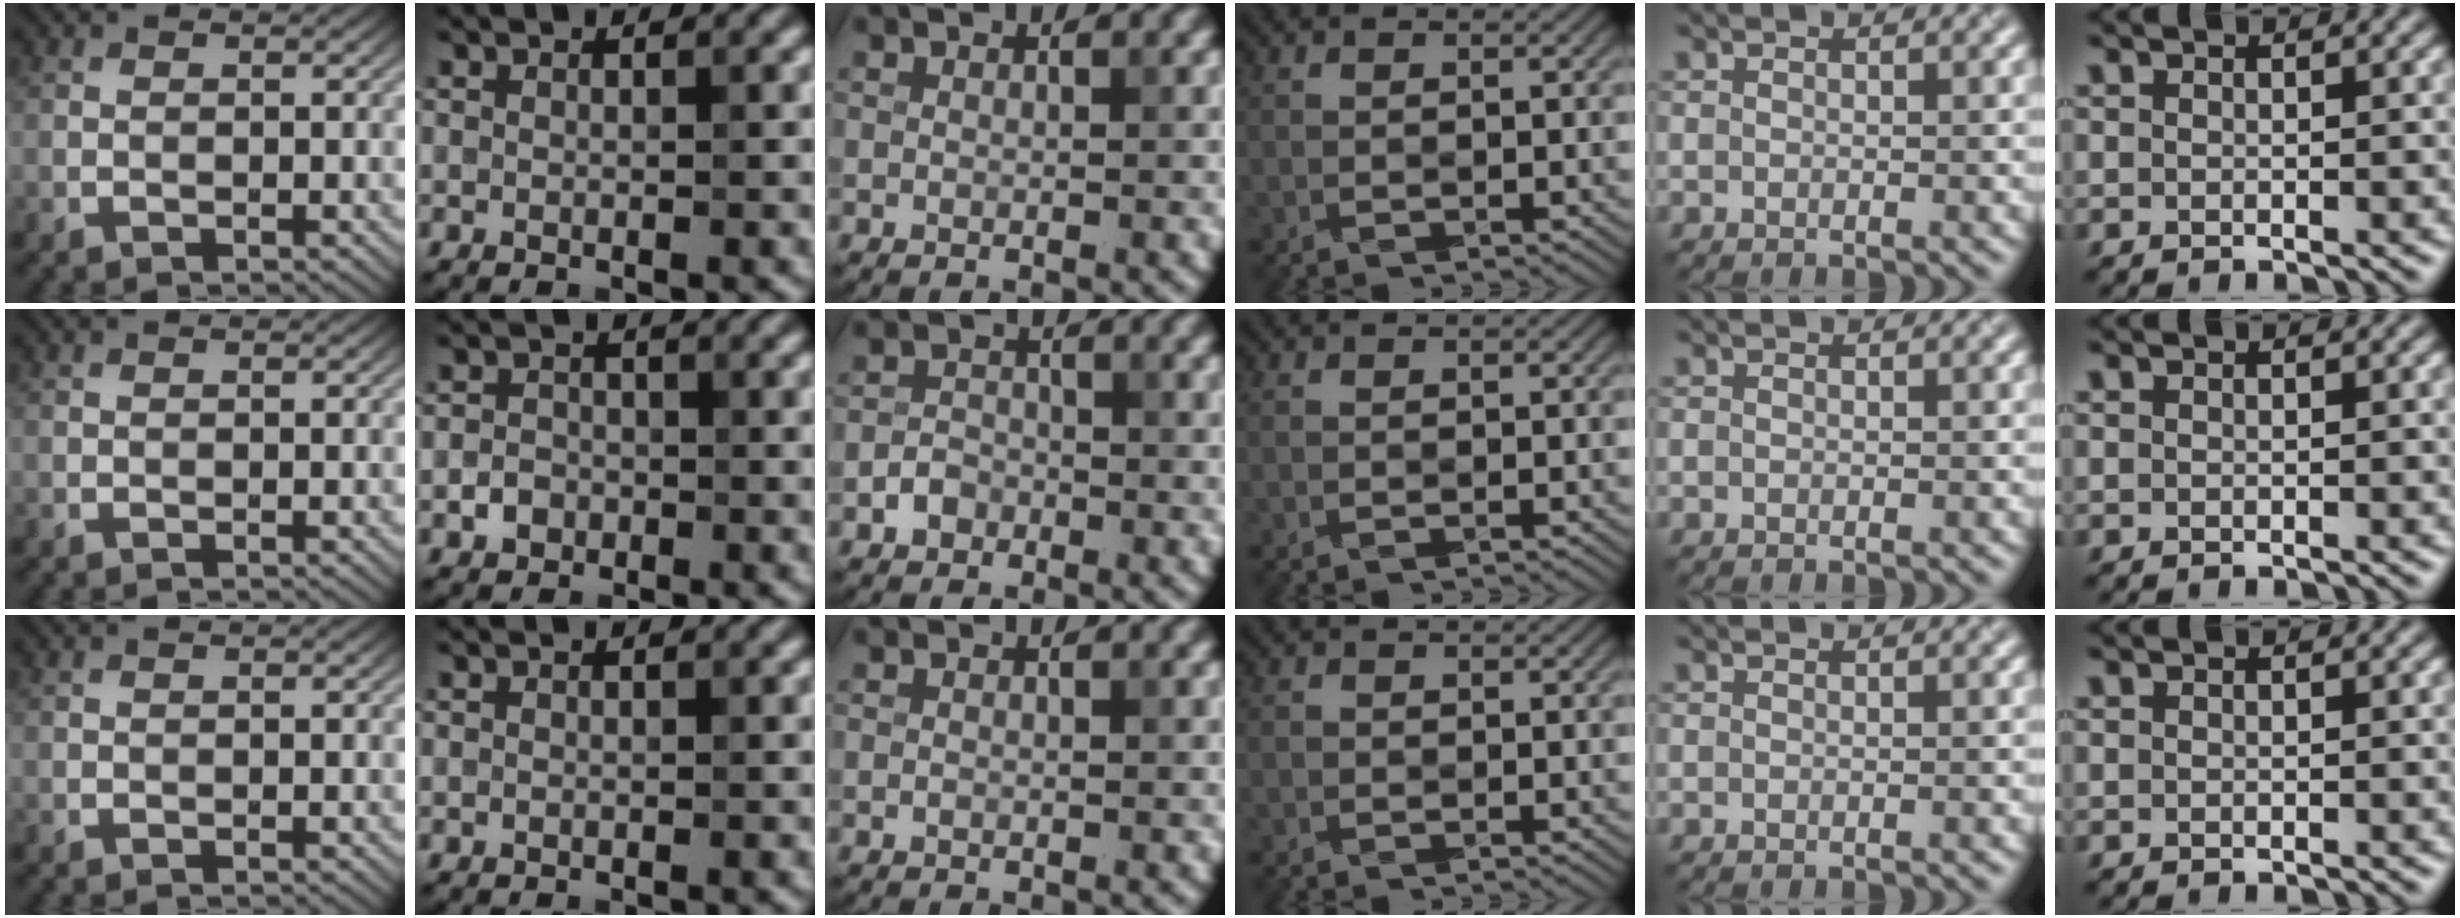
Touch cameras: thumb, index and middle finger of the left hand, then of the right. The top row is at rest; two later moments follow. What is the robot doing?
{"motion": "fold", "object": "paper towel"}